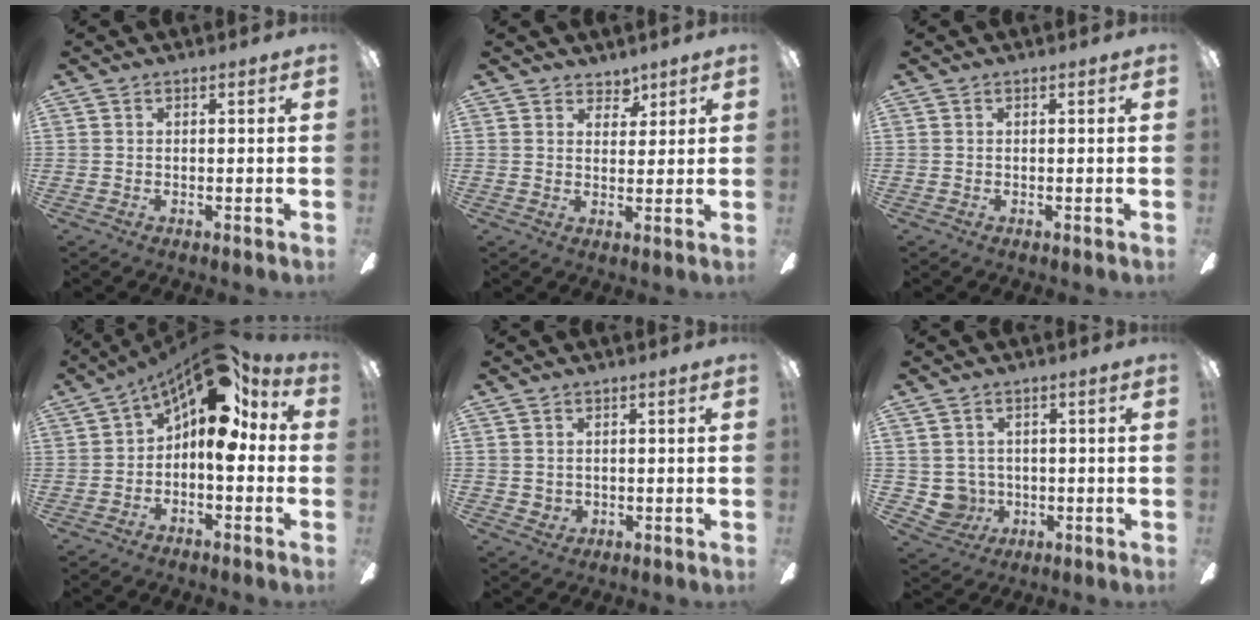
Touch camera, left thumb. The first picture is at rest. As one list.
[{"total": 2.0, "force": [1.8, 1.0, 0.0], "torque": [0.008, -0.006, 0.033]}, {"total": 0.0}, {"total": 14.1, "force": [5.2, 6.6, 11.3], "torque": [-0.163, -0.027, 0.086]}, {"total": 1.9, "force": [1.1, 1.5, 0.3], "torque": [-0.008, 0.000, 0.020]}, {"total": 5.0, "force": [0.7, 4.9, 0.8], "torque": [-0.045, -0.002, 0.019]}]